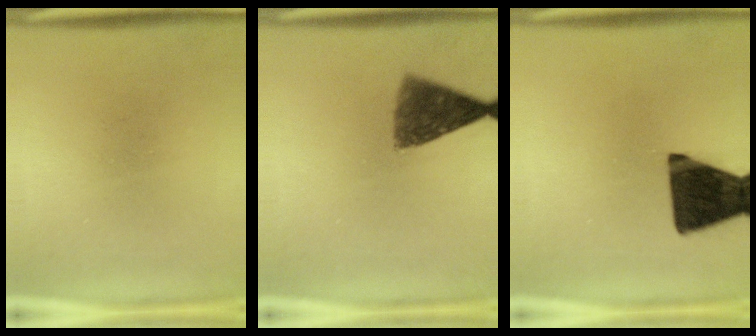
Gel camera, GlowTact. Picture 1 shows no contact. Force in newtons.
{"total": 7.8}
{"total": 16.0}